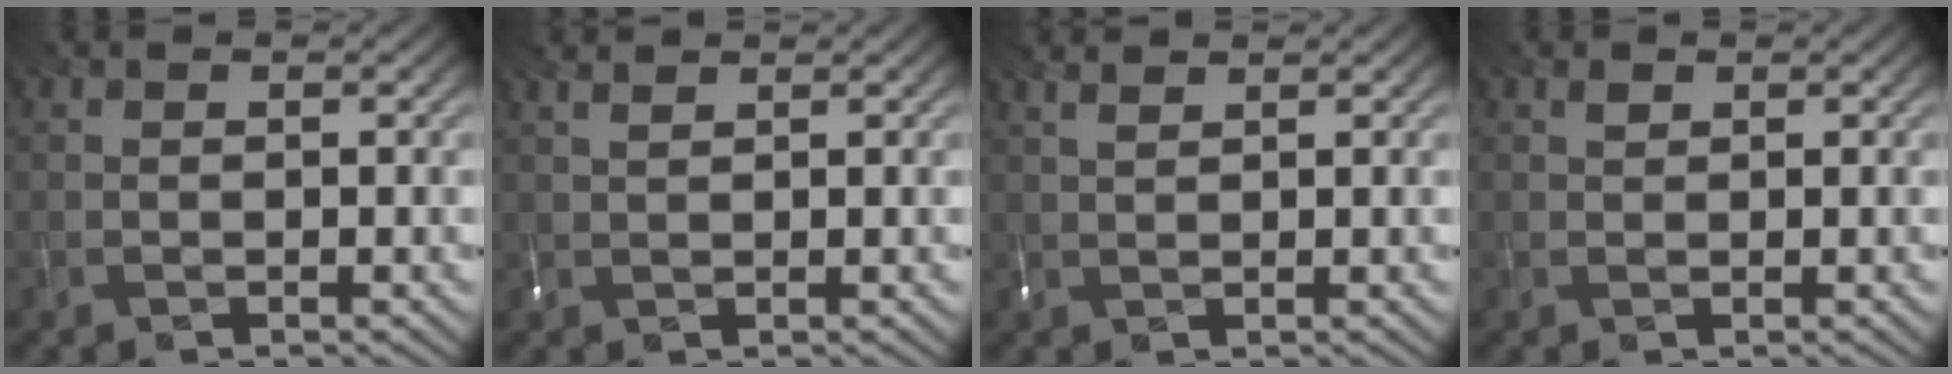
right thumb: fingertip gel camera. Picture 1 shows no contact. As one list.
[{"total": 1.7, "force": [1.4, 0.4, 0.9], "torque": [-0.031, 0.008, 0.031]}, {"total": 2.0, "force": [1.6, 0.5, 1.1], "torque": [-0.033, 0.008, 0.035]}, {"total": 0.7, "force": [0.5, 0.4, 0.3], "torque": [-0.009, -0.001, 0.011]}]